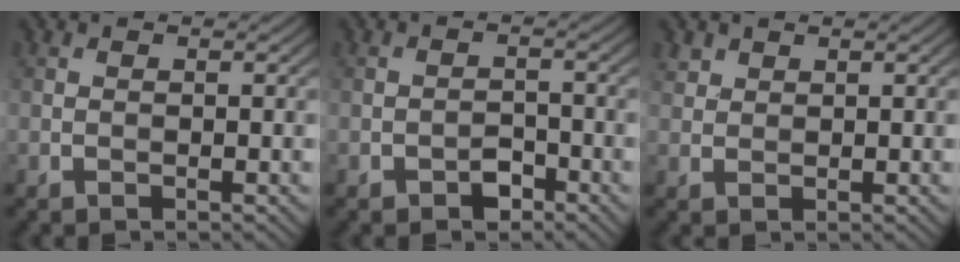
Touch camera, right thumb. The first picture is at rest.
{"total": 2.4, "force": [-1.5, 1.3, 1.2], "torque": [-0.017, 0.004, -0.030]}
{"total": 1.5, "force": [1.1, 0.9, 0.3], "torque": [-0.008, 0.002, 0.026]}